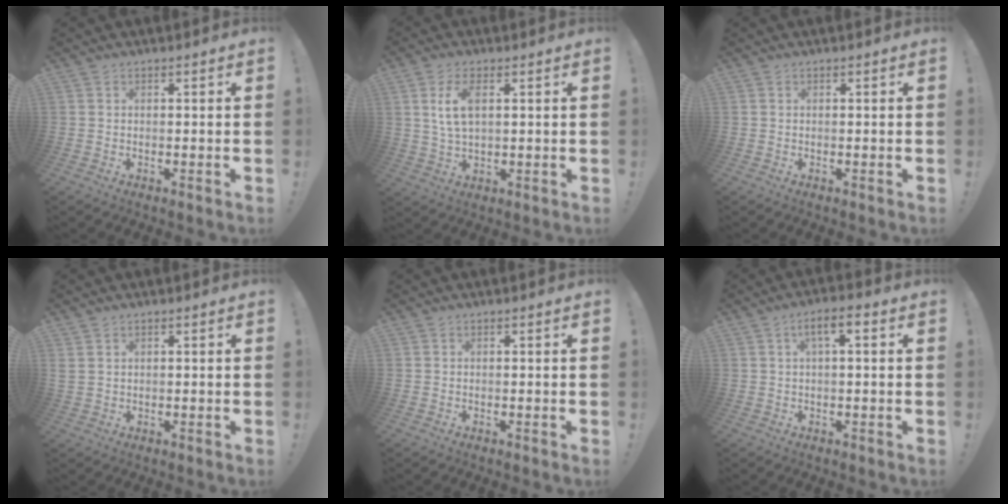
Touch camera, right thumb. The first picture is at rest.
{"total": 7.4, "force": [2.2, 3.5, 6.2], "torque": [-0.125, -0.001, 0.036]}
{"total": 0.0}
{"total": 1.6, "force": [0.8, 1.1, 0.9], "torque": [-0.021, 0.002, 0.016]}
{"total": 0.0}
{"total": 4.9, "force": [0.8, 1.3, 4.6], "torque": [-0.077, 0.002, 0.007]}